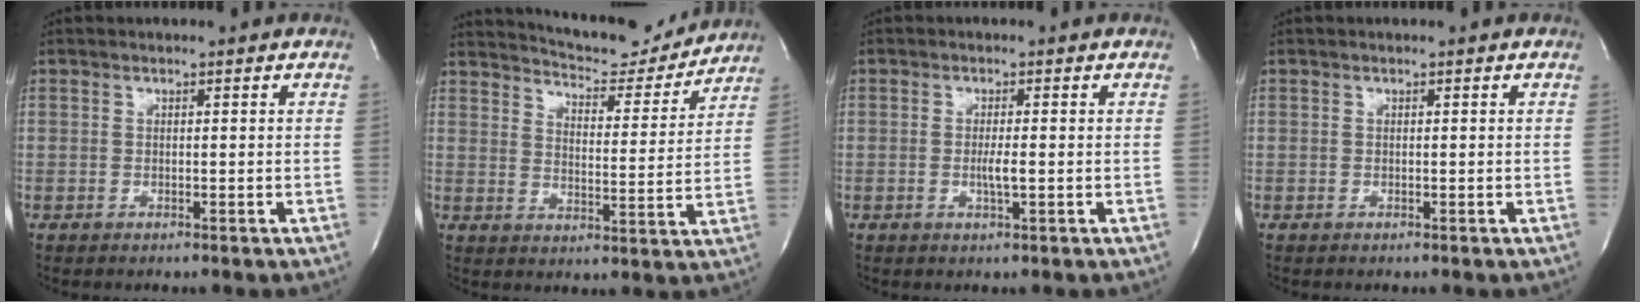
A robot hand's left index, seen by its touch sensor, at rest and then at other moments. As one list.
[{"total": 13.7, "force": [13.1, 2.3, 3.3], "torque": [-0.048, -0.016, 0.178]}, {"total": 2.2, "force": [-0.5, 0.0, 2.1], "torque": [-0.042, -0.004, -0.007]}, {"total": 0.0}]